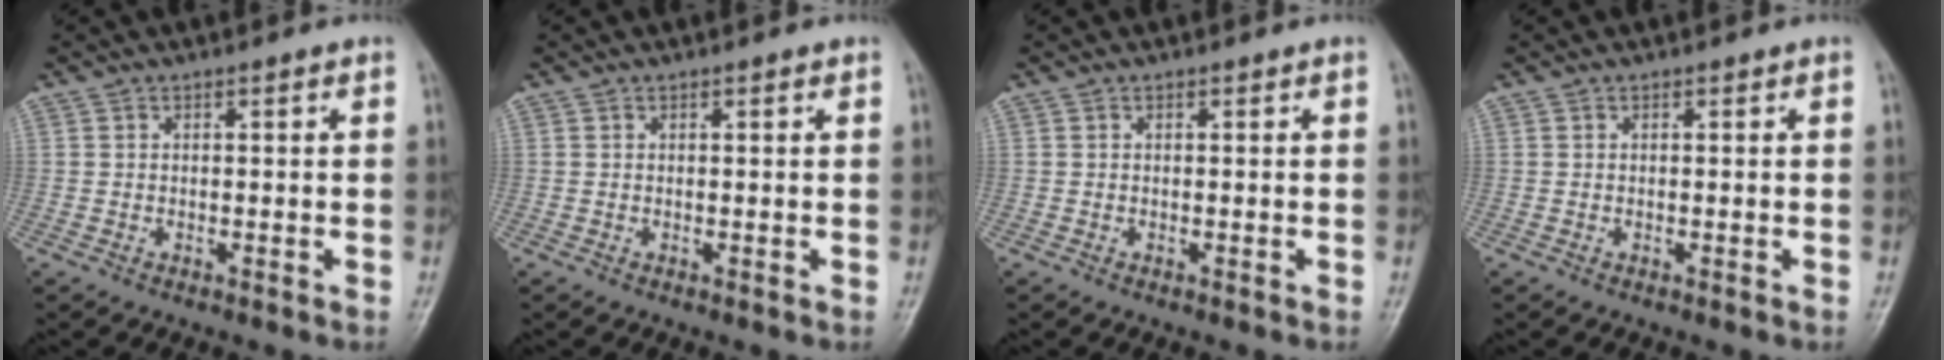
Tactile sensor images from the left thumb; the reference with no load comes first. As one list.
[{"total": 0.5, "force": [0.3, 0.1, 0.4], "torque": [-0.007, 0.000, 0.002]}, {"total": 0.0}, {"total": 0.0}]